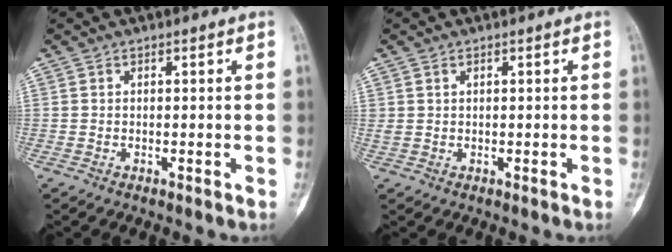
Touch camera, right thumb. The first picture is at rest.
{"total": 1.3, "force": [0.7, 0.8, 0.7], "torque": [-0.015, 0.002, 0.016]}